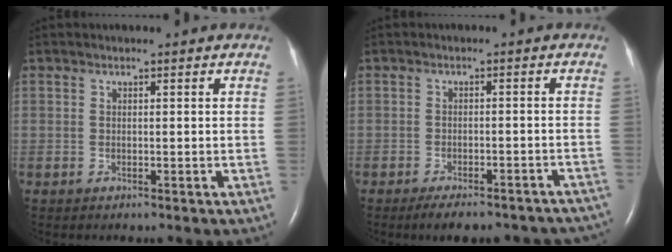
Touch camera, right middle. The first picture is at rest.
{"total": 14.5, "force": [-12.7, 4.2, 5.5], "torque": [-0.065, 0.016, -0.145]}